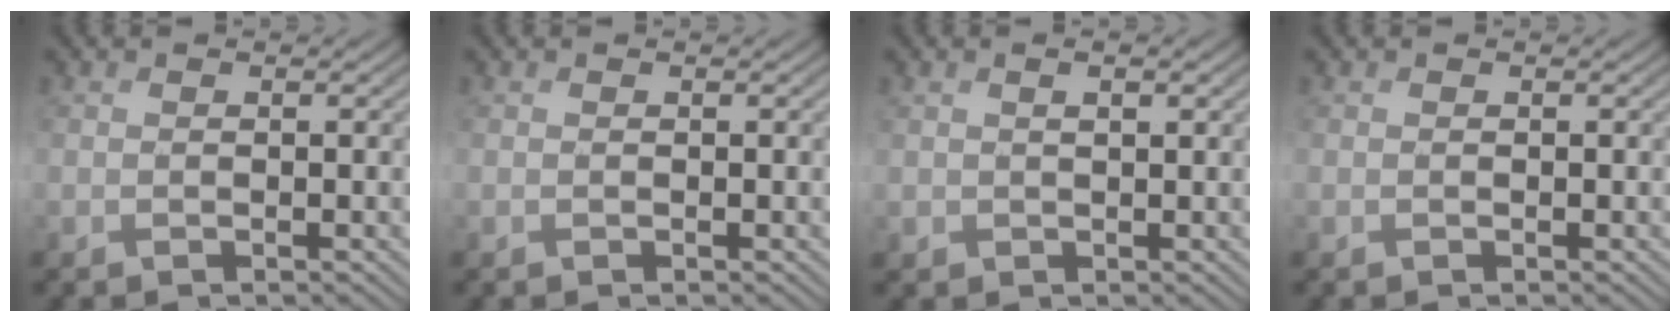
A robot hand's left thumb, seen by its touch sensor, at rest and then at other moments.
{"total": 0.0}
{"total": 1.7, "force": [0.9, 0.9, 1.1], "torque": [-0.026, -0.001, 0.021]}
{"total": 0.0}